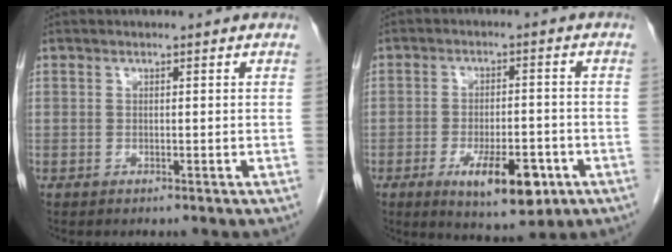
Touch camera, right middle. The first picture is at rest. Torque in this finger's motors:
{"motor_torque": [1.69, -0.45, 0.83, 0.12]}